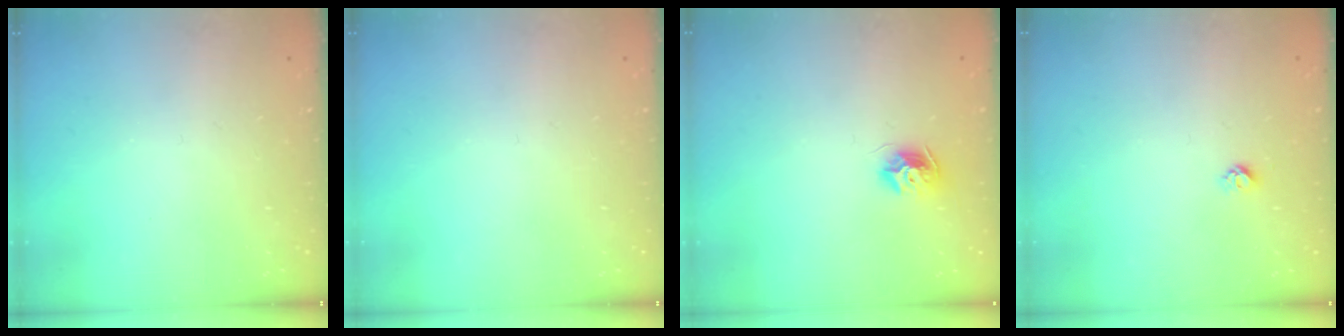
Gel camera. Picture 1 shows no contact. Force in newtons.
{"total": 0.0}
{"total": 8.7, "press": 8.7, "slide": 0.0}
{"total": 3.8, "press": 3.8, "slide": 0.6}